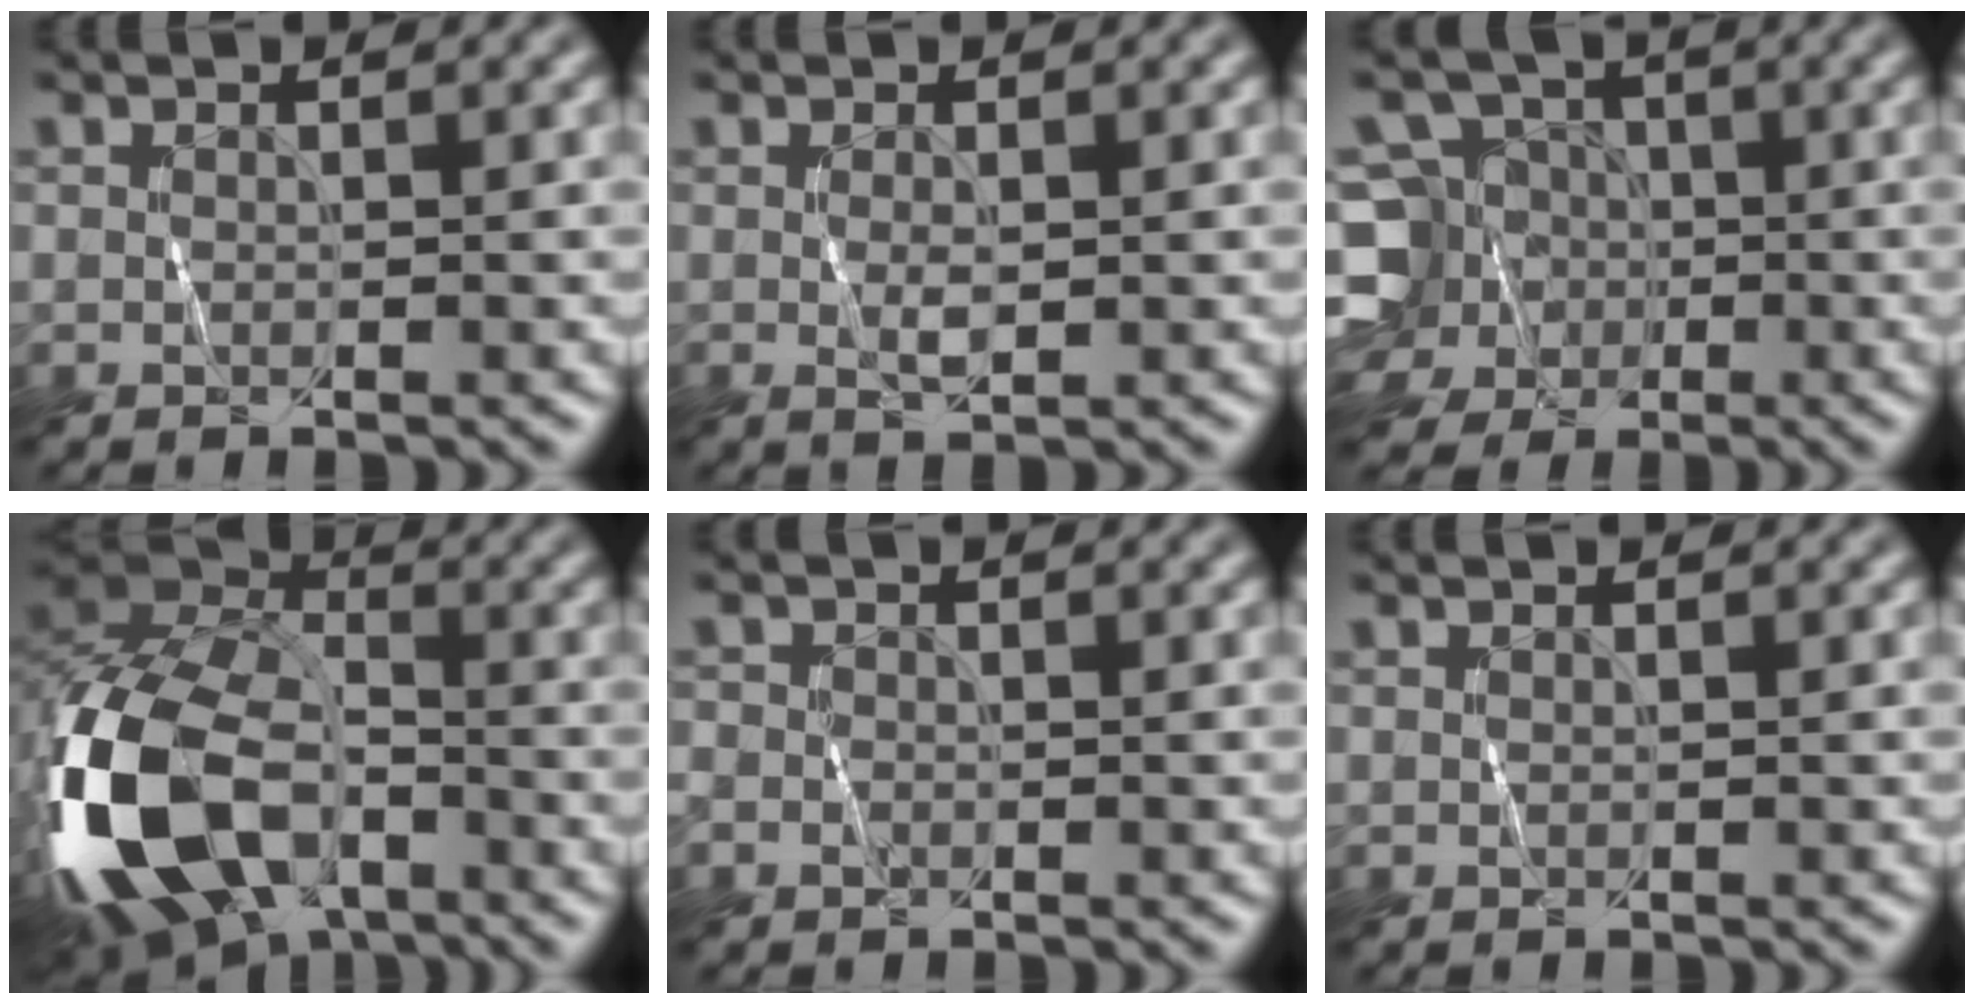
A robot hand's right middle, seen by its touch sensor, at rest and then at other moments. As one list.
[{"total": 1.5, "force": [0.0, 0.5, 1.4], "torque": [-0.028, -0.004, 0.002]}, {"total": 9.8, "force": [-2.7, 8.7, 3.6], "torque": [-0.084, 0.004, -0.083]}, {"total": 15.6, "force": [-6.3, 9.5, 10.7], "torque": [-0.235, -0.014, -0.133]}, {"total": 1.5, "force": [-0.6, 1.2, 0.6], "torque": [-0.008, -0.005, -0.012]}, {"total": 0.0}]